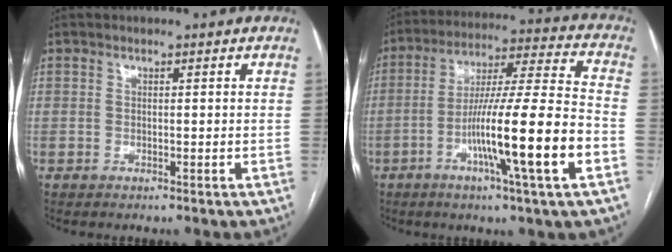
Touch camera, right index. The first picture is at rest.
{"total": 17.4, "force": [-5.8, -0.6, 16.4], "torque": [-0.282, -0.005, -0.100]}